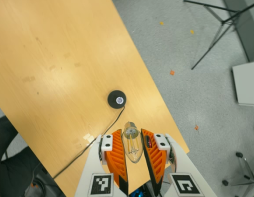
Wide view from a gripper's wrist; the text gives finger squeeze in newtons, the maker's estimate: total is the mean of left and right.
{"total": 11.4, "left": 11.7, "right": 11.0}